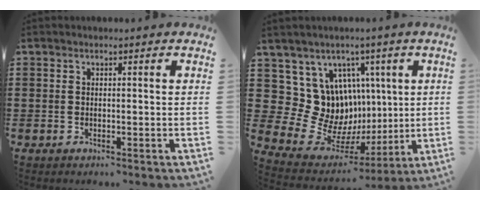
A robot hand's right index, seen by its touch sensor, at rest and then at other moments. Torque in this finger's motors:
{"motor_torque": [0.11, 0.10, 0.04, -0.01]}